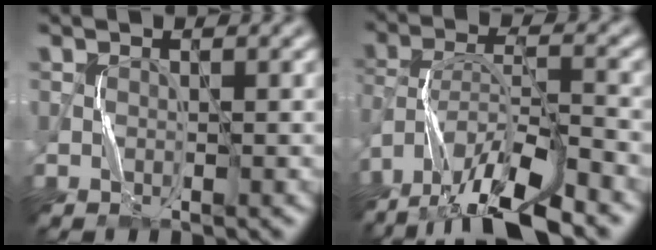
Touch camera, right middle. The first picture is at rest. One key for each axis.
{"total": 12.0, "fx": -9.4, "fy": 2.7, "fz": 6.9, "tx": -0.127, "ty": -0.011, "tz": -0.160}